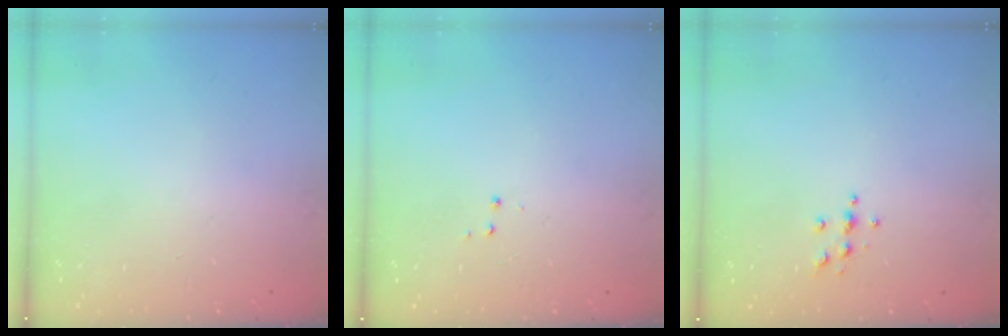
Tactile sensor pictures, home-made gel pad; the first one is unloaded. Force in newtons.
{"total": 2.9, "press": 2.8, "slide": 0.4}
{"total": 3.9, "press": 3.8, "slide": 0.4}